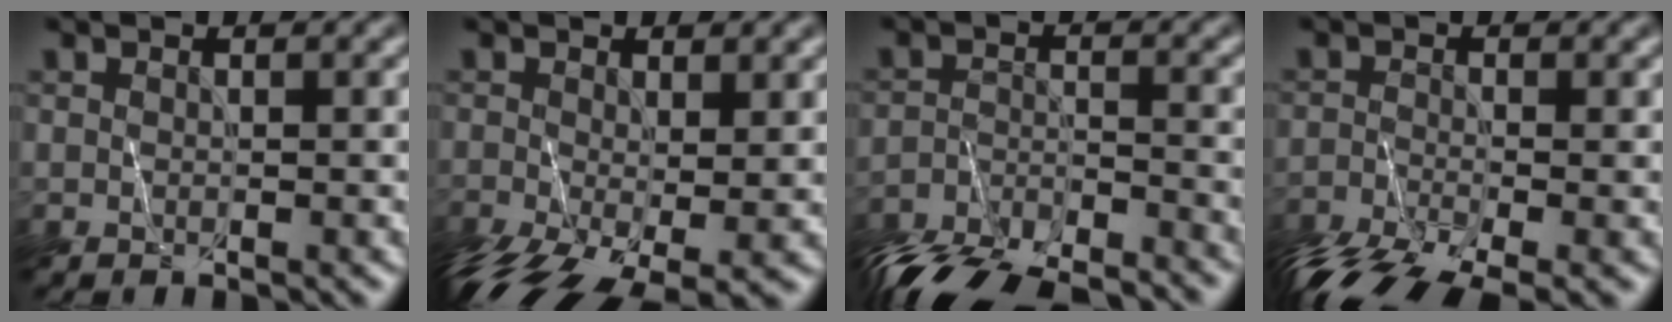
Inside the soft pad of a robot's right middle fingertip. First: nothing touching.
{"total": 7.5, "force": [-3.7, 3.2, 5.7], "torque": [-0.124, -0.034, -0.060]}
{"total": 9.5, "force": [-9.1, 1.6, 2.4], "torque": [-0.045, -0.026, -0.155]}
{"total": 7.3, "force": [-5.6, 2.2, 4.1], "torque": [-0.083, -0.026, -0.109]}